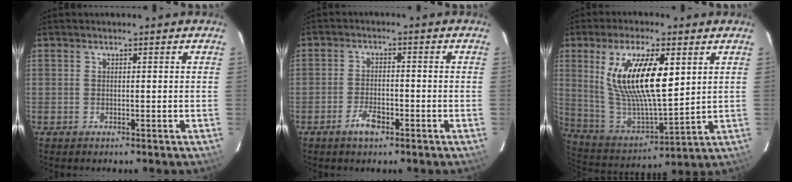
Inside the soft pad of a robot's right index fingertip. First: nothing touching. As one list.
[{"total": 4.2, "force": [-2.6, 1.7, 2.8], "torque": [-0.061, 0.001, -0.045]}, {"total": 17.7, "force": [5.8, 6.1, 15.6], "torque": [-0.299, -0.004, 0.120]}]